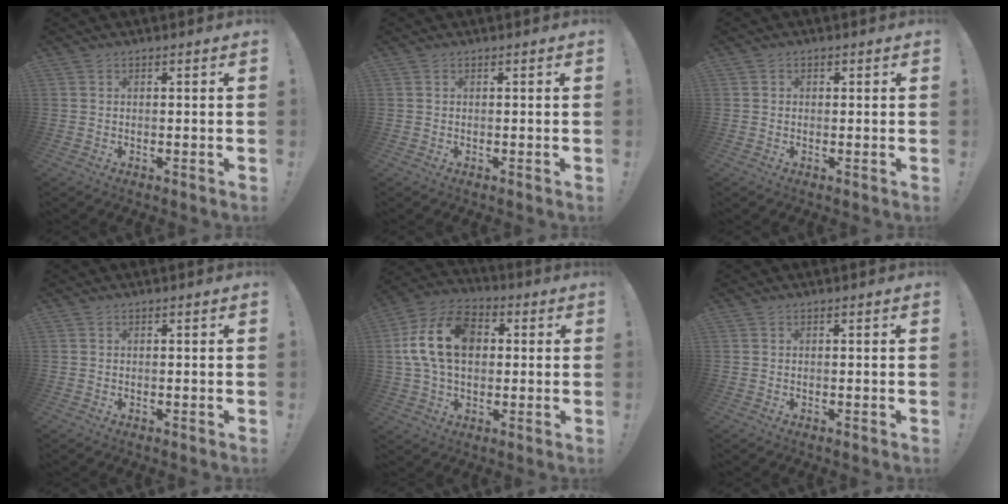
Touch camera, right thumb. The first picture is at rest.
{"total": 0.0}
{"total": 0.7, "force": [0.3, 0.6, 0.2], "torque": [0.004, -0.001, 0.004]}
{"total": 0.0}
{"total": 17.3, "force": [2.8, 11.6, 12.5], "torque": [-0.235, 0.008, 0.052]}
{"total": 0.0}